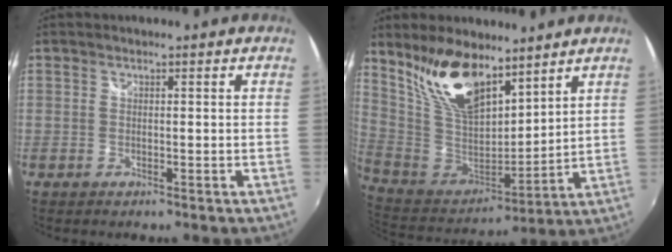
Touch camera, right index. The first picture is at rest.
{"total": 17.8, "force": [11.7, 7.9, 10.8], "torque": [-0.214, 0.007, 0.242]}